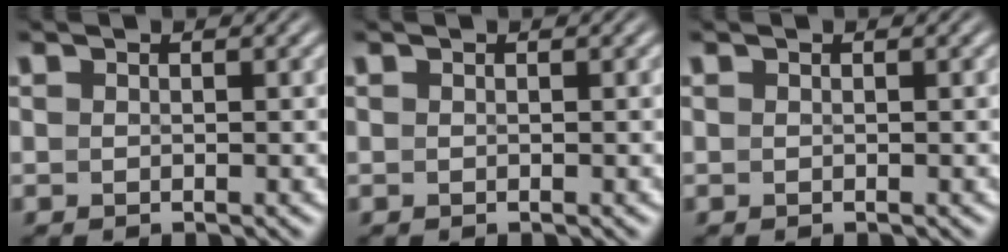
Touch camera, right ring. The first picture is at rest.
{"total": 0.0}
{"total": 0.0}